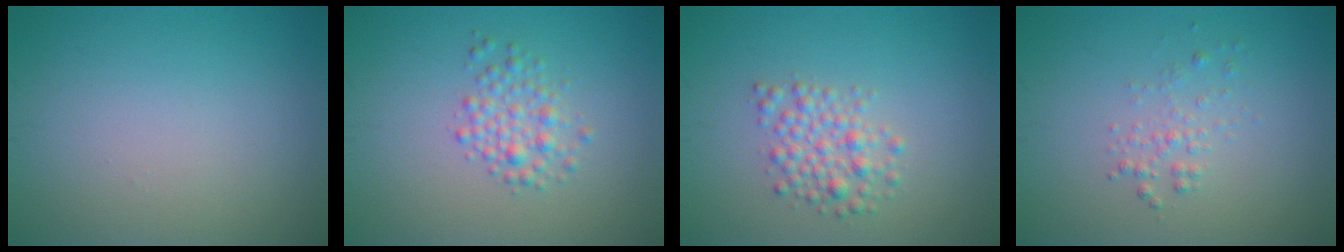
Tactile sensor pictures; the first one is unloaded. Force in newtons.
{"total": 2.4, "press": 2.4, "slide": 0.0}
{"total": 2.7, "press": 2.7, "slide": 0.1}
{"total": 1.4, "press": 1.4, "slide": 0.0}